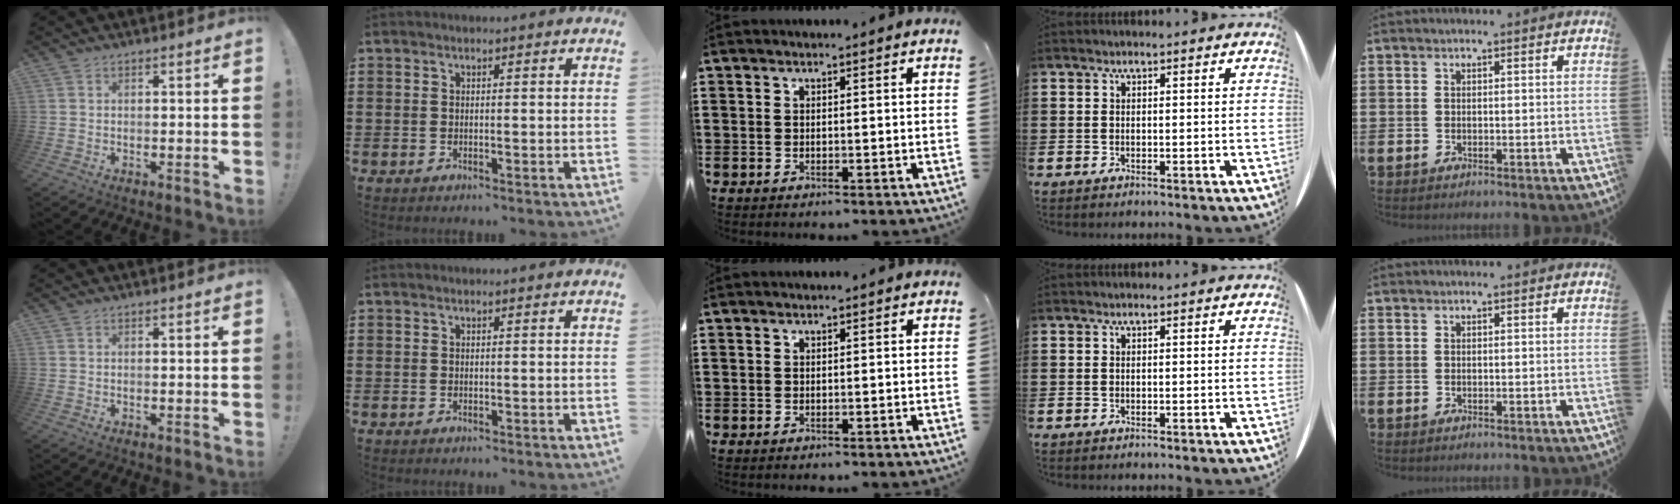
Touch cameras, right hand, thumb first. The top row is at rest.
{}